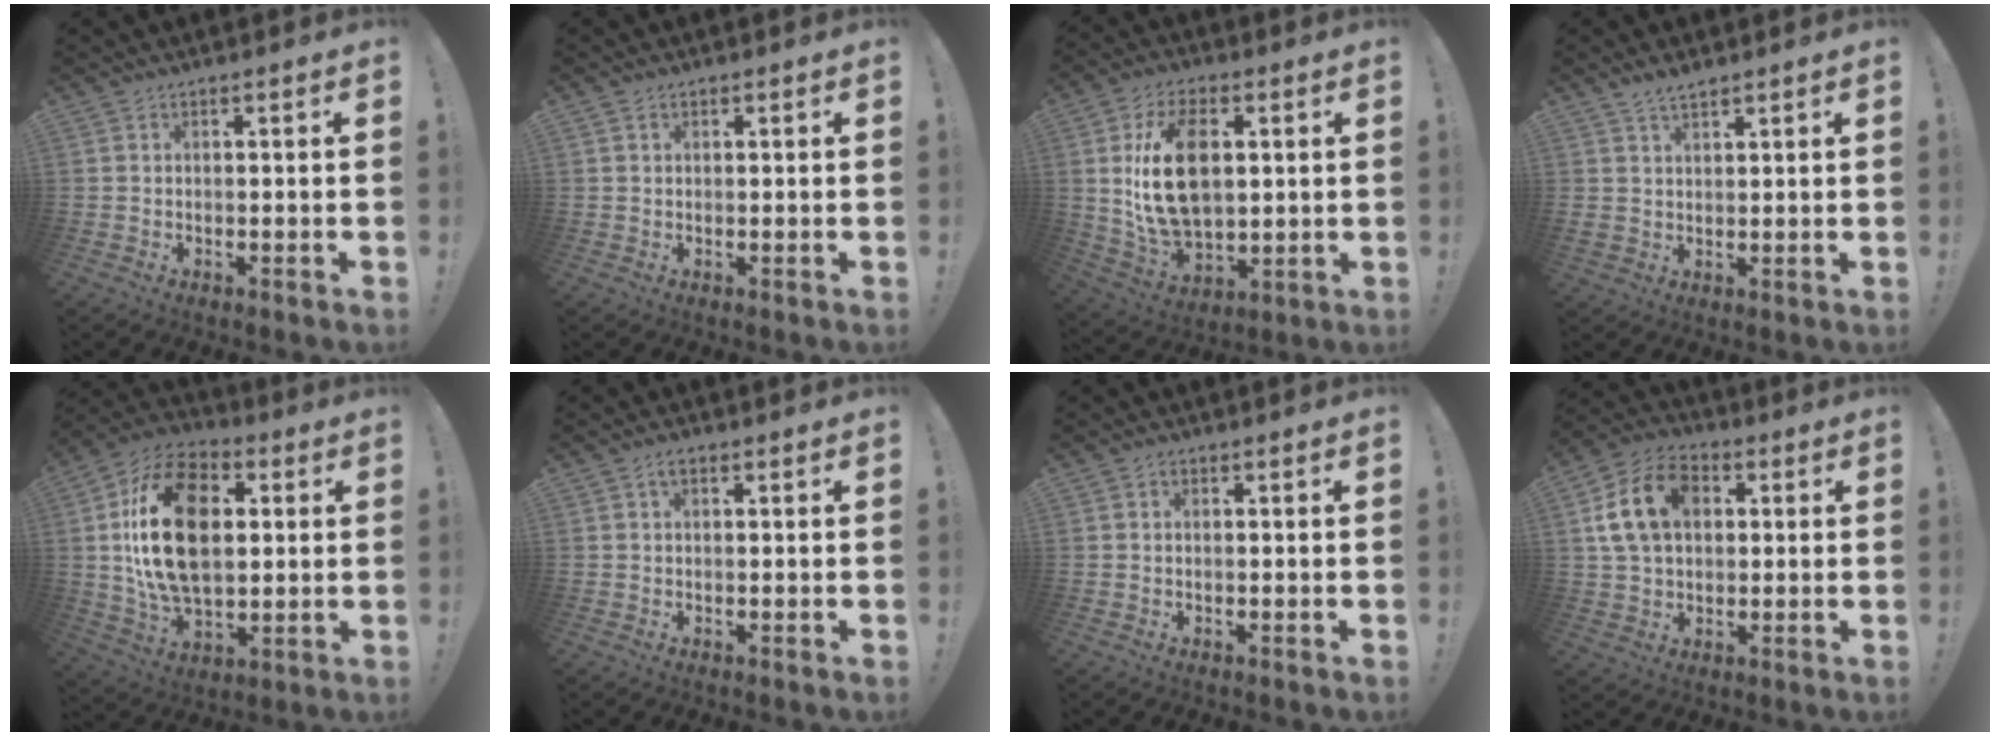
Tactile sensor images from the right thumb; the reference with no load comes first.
{"total": 0.7, "force": [0.4, 0.6, 0.1], "torque": [0.002, -0.001, 0.006]}
{"total": 19.0, "force": [3.2, 12.0, 14.4], "torque": [-0.273, 0.002, 0.056]}
{"total": 4.7, "force": [3.6, 2.6, 1.6], "torque": [-0.032, -0.016, 0.069]}
{"total": 25.6, "force": [3.8, 16.3, 19.4], "torque": [-0.354, 0.003, 0.066]}
{"total": 2.3, "force": [1.0, 1.2, 1.7], "torque": [-0.035, 0.004, 0.017]}
{"total": 0.6, "force": [0.1, 0.5, 0.3], "torque": [0.001, 0.000, 0.000]}
{"total": 15.6, "force": [4.0, 11.2, 10.1], "torque": [-0.180, 0.003, 0.081]}